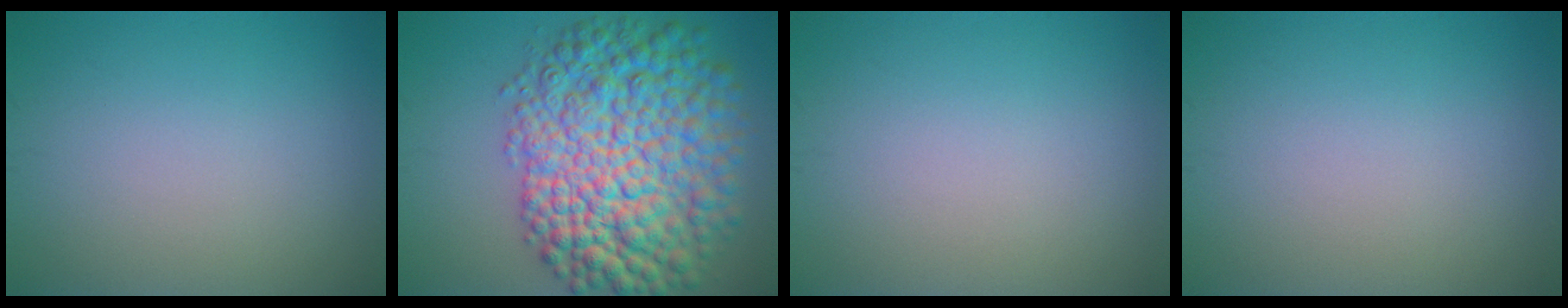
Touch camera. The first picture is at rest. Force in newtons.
{"total": 12.8, "press": 12.8, "slide": 0.4}
{"total": 0.0}
{"total": 0.0}